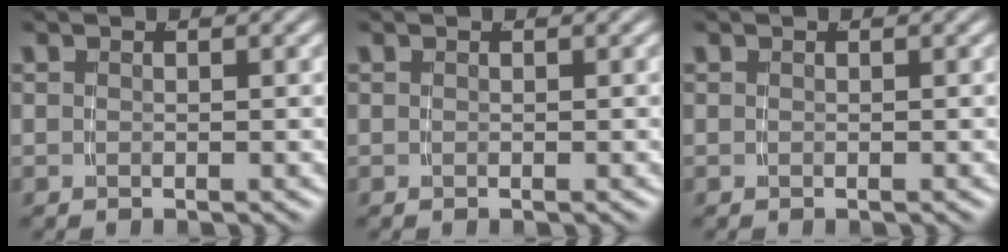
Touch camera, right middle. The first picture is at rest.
{"total": 0.0}
{"total": 0.0}